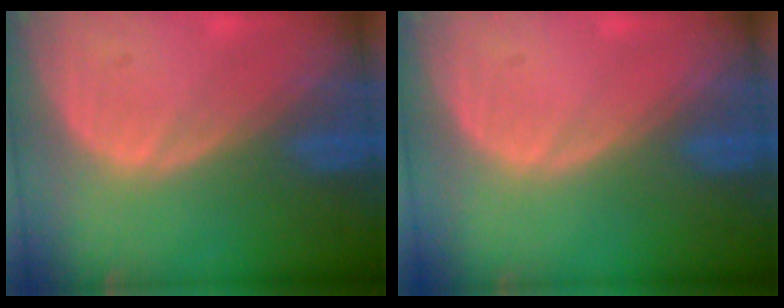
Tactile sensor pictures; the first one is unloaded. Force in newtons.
{"total": 0.0}